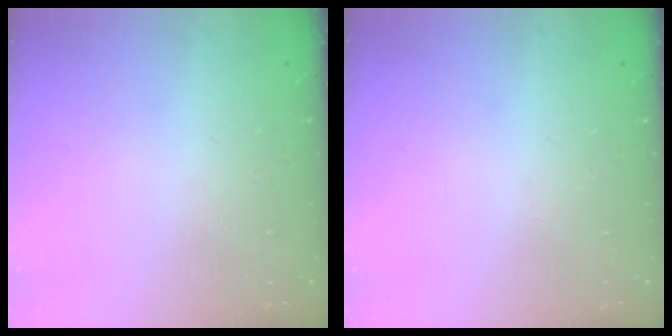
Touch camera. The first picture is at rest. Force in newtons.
{"total": 0.0}